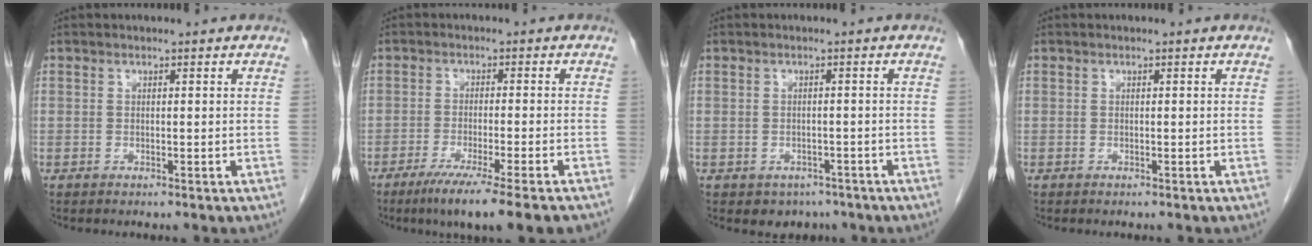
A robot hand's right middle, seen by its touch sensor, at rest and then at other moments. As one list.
[{"total": 10.5, "force": [-7.8, -0.8, 7.1], "torque": [-0.094, -0.027, -0.115]}, {"total": 3.3, "force": [-2.3, 2.3, 0.5], "torque": [-0.004, 0.007, -0.026]}, {"total": 0.0}]